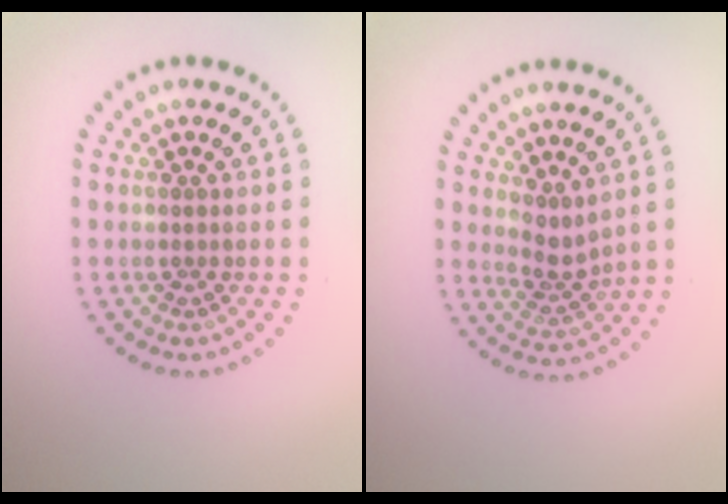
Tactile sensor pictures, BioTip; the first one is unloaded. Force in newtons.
{"total": 2.3, "press": 1.6, "slide": 1.6}